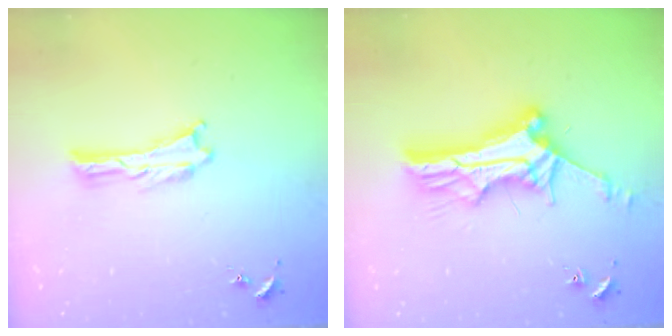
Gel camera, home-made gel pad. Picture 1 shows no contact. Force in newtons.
{"total": 11.6, "press": 11.6, "slide": 1.1}